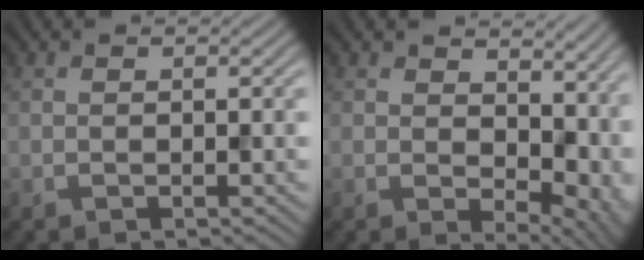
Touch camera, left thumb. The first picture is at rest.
{"total": 9.1, "force": [2.6, 5.7, 6.6], "torque": [-0.092, -0.021, 0.060]}